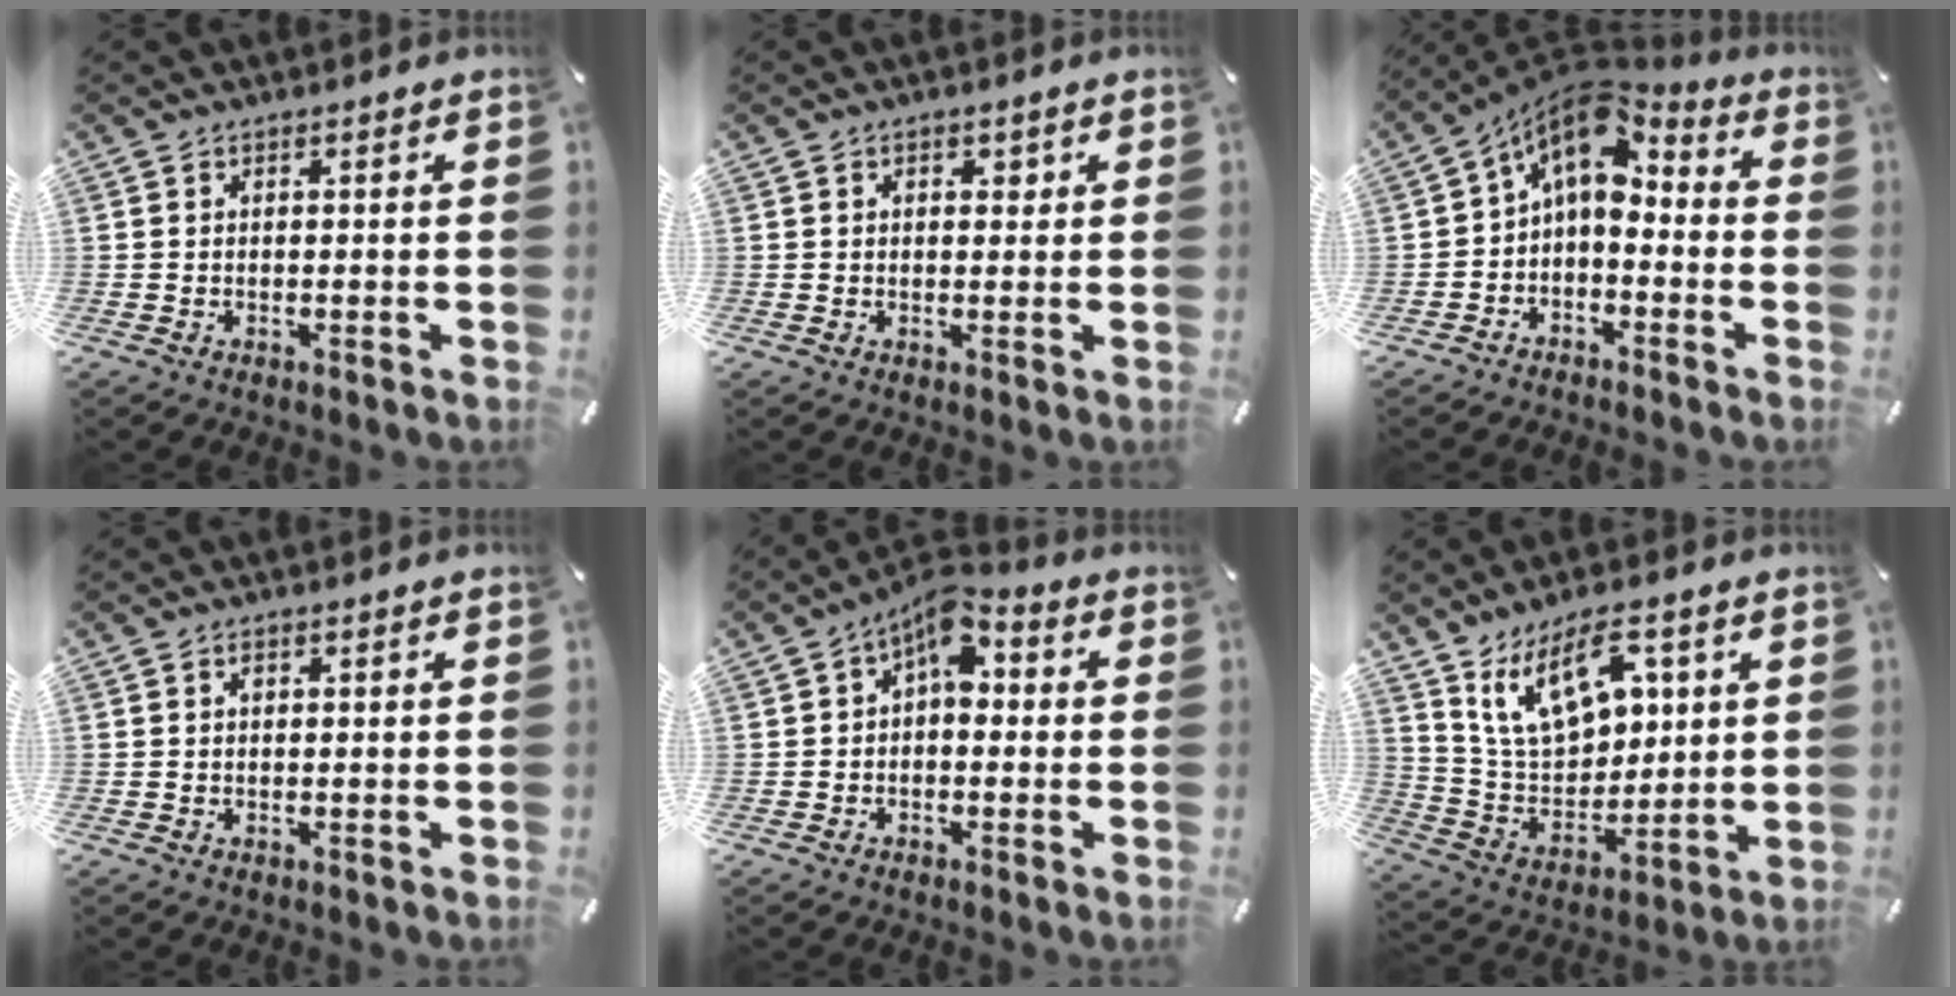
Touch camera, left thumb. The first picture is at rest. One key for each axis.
{"total": 2.2, "fx": 0.7, "fy": 1.5, "fz": 1.4, "tx": -0.014, "ty": 0.002, "tz": 0.006}
{"total": 9.2, "fx": 2.1, "fy": 6.4, "fz": 6.3, "tx": -0.113, "ty": -0.021, "tz": 0.037}
{"total": 0.9, "fx": 0.3, "fy": 0.6, "fz": 0.7, "tx": -0.013, "ty": 0.003, "tz": 0.004}
{"total": 5.8, "fx": 1.5, "fy": 3.2, "fz": 4.6, "tx": -0.075, "ty": -0.003, "tz": 0.021}
{"total": 16.0, "fx": 8.1, "fy": 9.7, "fz": 9.8, "tx": -0.195, "ty": -0.020, "tz": 0.150}